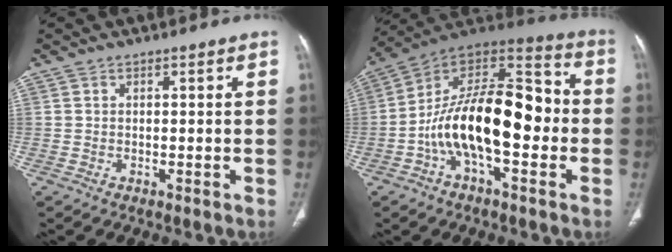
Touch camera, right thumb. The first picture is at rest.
{"total": 22.0, "force": [-3.5, 10.5, 18.9], "torque": [-0.296, 0.058, -0.063]}